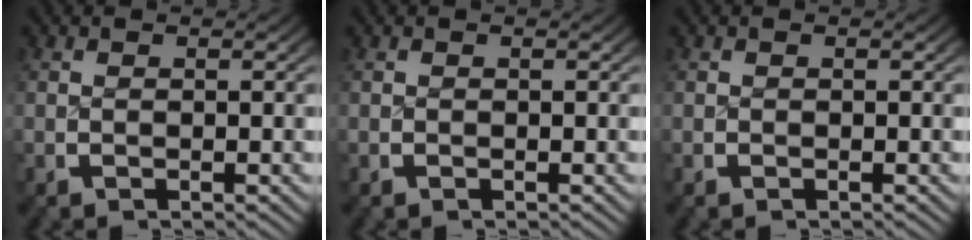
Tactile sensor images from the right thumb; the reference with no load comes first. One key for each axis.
{"total": 0.0}
{"total": 0.0}